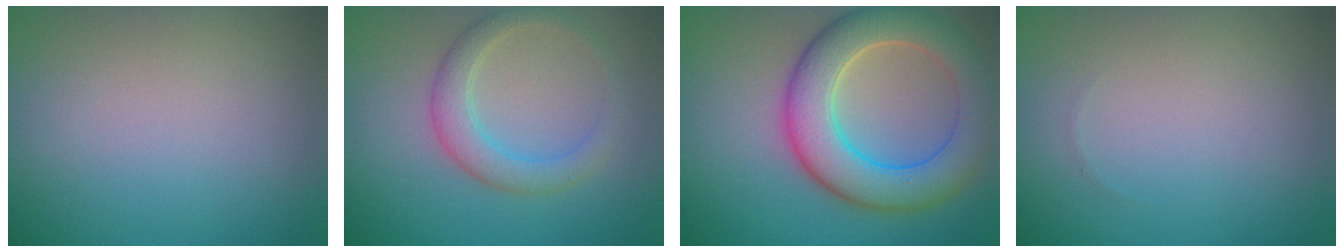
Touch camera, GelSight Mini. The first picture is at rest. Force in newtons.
{"total": 3.0, "press": 3.0, "slide": 0.1}
{"total": 7.9, "press": 7.9, "slide": 0.5}
{"total": 0.0}